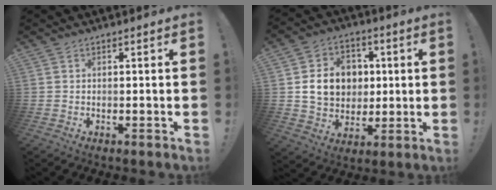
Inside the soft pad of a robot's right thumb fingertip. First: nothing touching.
{"total": 13.9, "force": [1.8, 11.9, 6.9], "torque": [-0.098, -0.001, 0.044]}